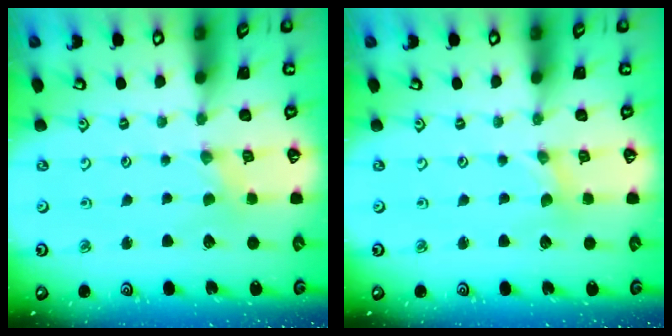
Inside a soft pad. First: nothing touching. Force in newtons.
{"total": 0.0}